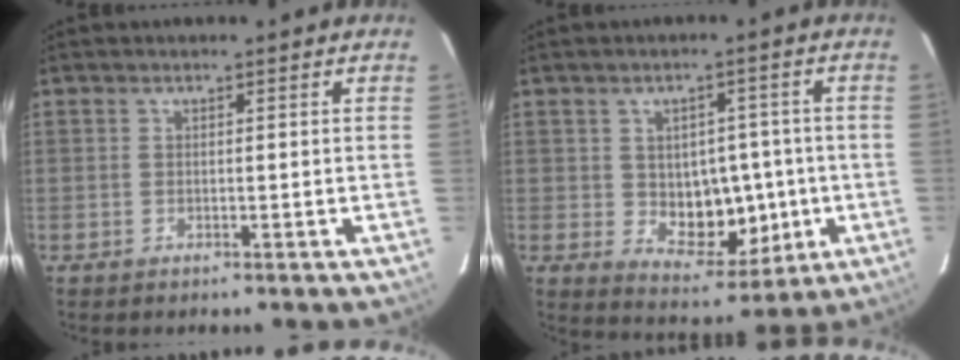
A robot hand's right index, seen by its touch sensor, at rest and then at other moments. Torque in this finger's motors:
{"motor_torque": [0.45, -0.22, 0.45, 0.04]}